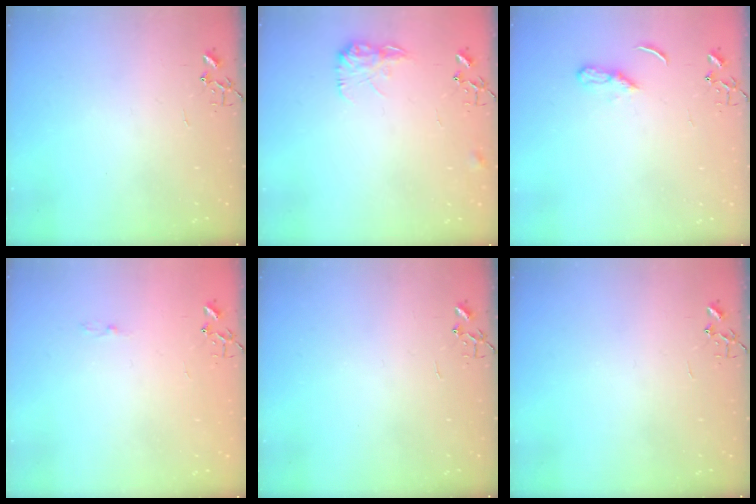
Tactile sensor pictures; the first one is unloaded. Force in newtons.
{"total": 9.6, "press": 9.6, "slide": 0.3}
{"total": 5.3, "press": 5.2, "slide": 0.7}
{"total": 3.1, "press": 3.0, "slide": 0.5}
{"total": 0.0}
{"total": 0.0}